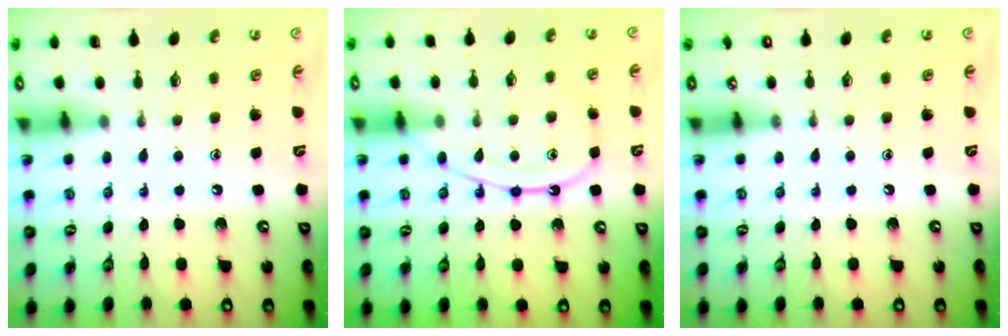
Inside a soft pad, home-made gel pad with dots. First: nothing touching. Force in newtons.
{"total": 11.8, "press": 11.7, "slide": 0.9}
{"total": 0.0}